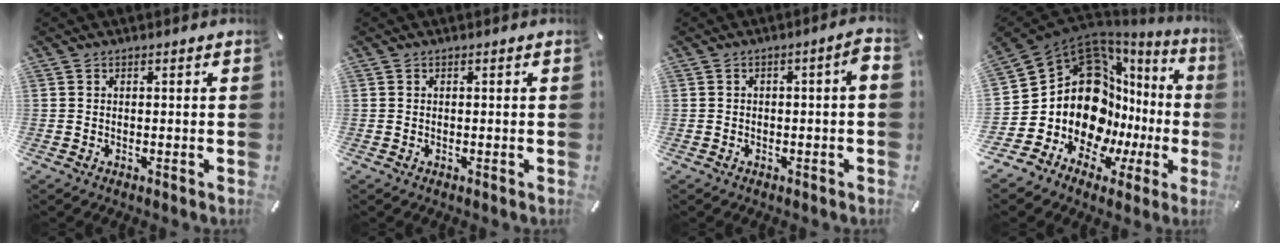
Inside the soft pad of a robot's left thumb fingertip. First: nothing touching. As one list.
[{"total": 0.0}, {"total": 3.3, "force": [-0.9, 1.1, 3.0], "torque": [-0.048, 0.011, -0.018]}, {"total": 19.3, "force": [1.7, 13.9, 13.2], "torque": [-0.233, -0.075, 0.053]}]